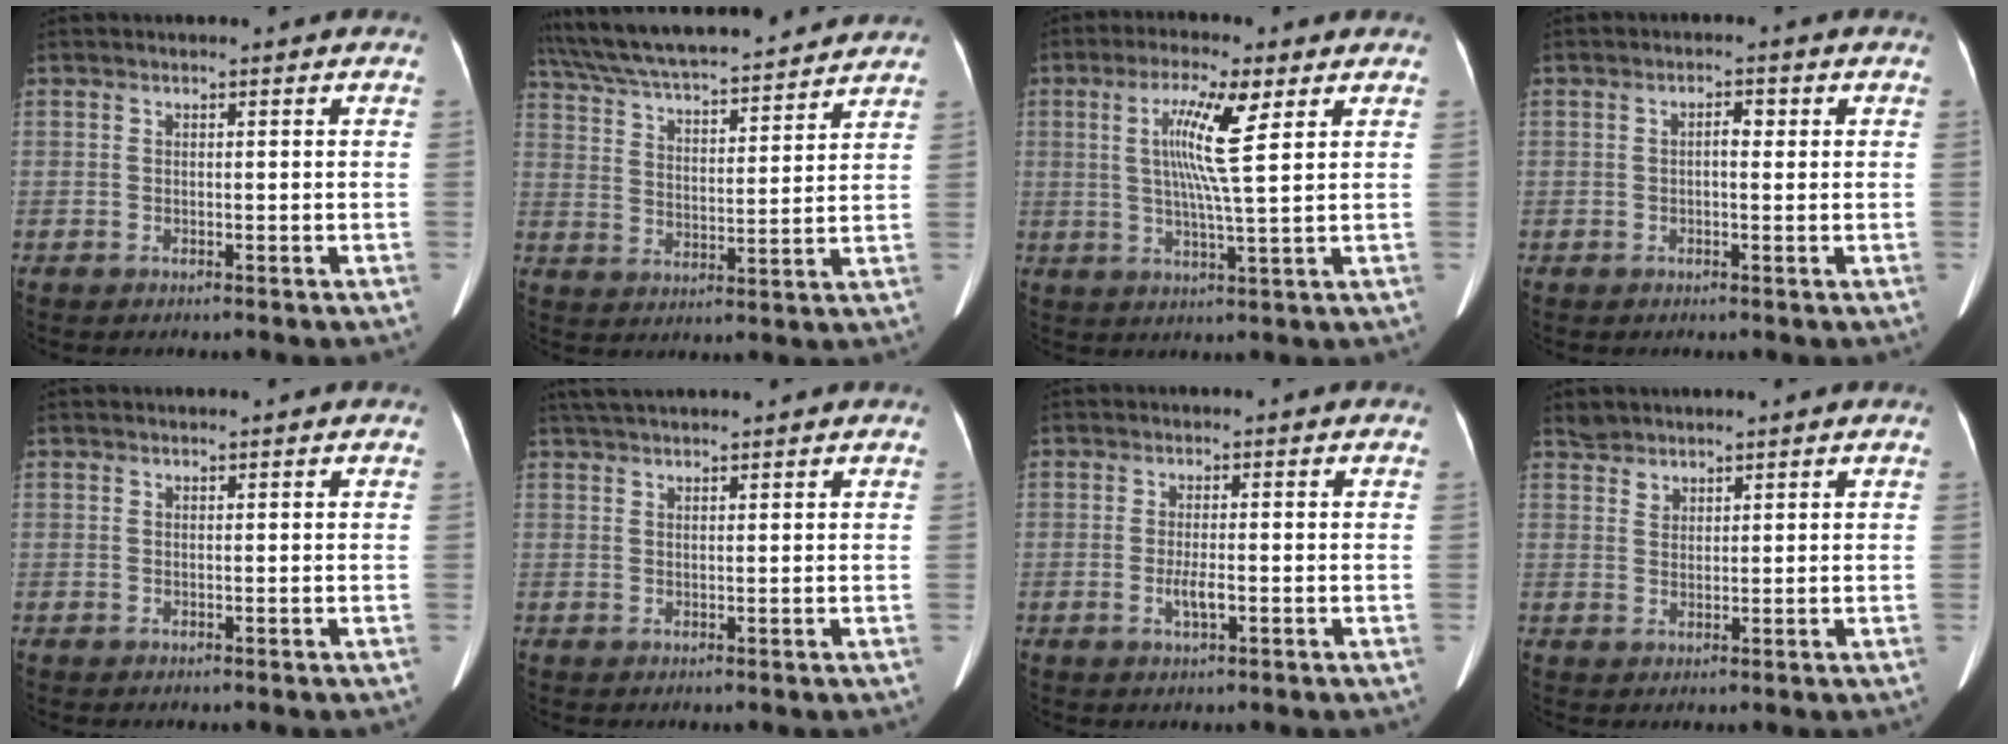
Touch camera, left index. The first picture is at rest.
{"total": 21.4, "force": [19.4, 2.5, 8.8], "torque": [-0.156, 0.020, 0.292]}
{"total": 8.4, "force": [2.2, -0.4, 8.1], "torque": [-0.149, -0.004, 0.042]}
{"total": 1.7, "force": [-0.3, 0.6, 1.6], "torque": [-0.023, -0.001, 0.000]}
{"total": 1.1, "force": [1.0, 0.1, 0.5], "torque": [-0.006, 0.010, 0.015]}
{"total": 7.7, "force": [6.7, 0.5, 3.8], "torque": [-0.060, 0.030, 0.101]}
{"total": 2.2, "force": [-1.0, 0.2, 1.9], "torque": [-0.034, -0.010, -0.012]}
{"total": 2.1, "force": [1.9, 0.9, 0.0], "torque": [0.002, 0.008, 0.041]}